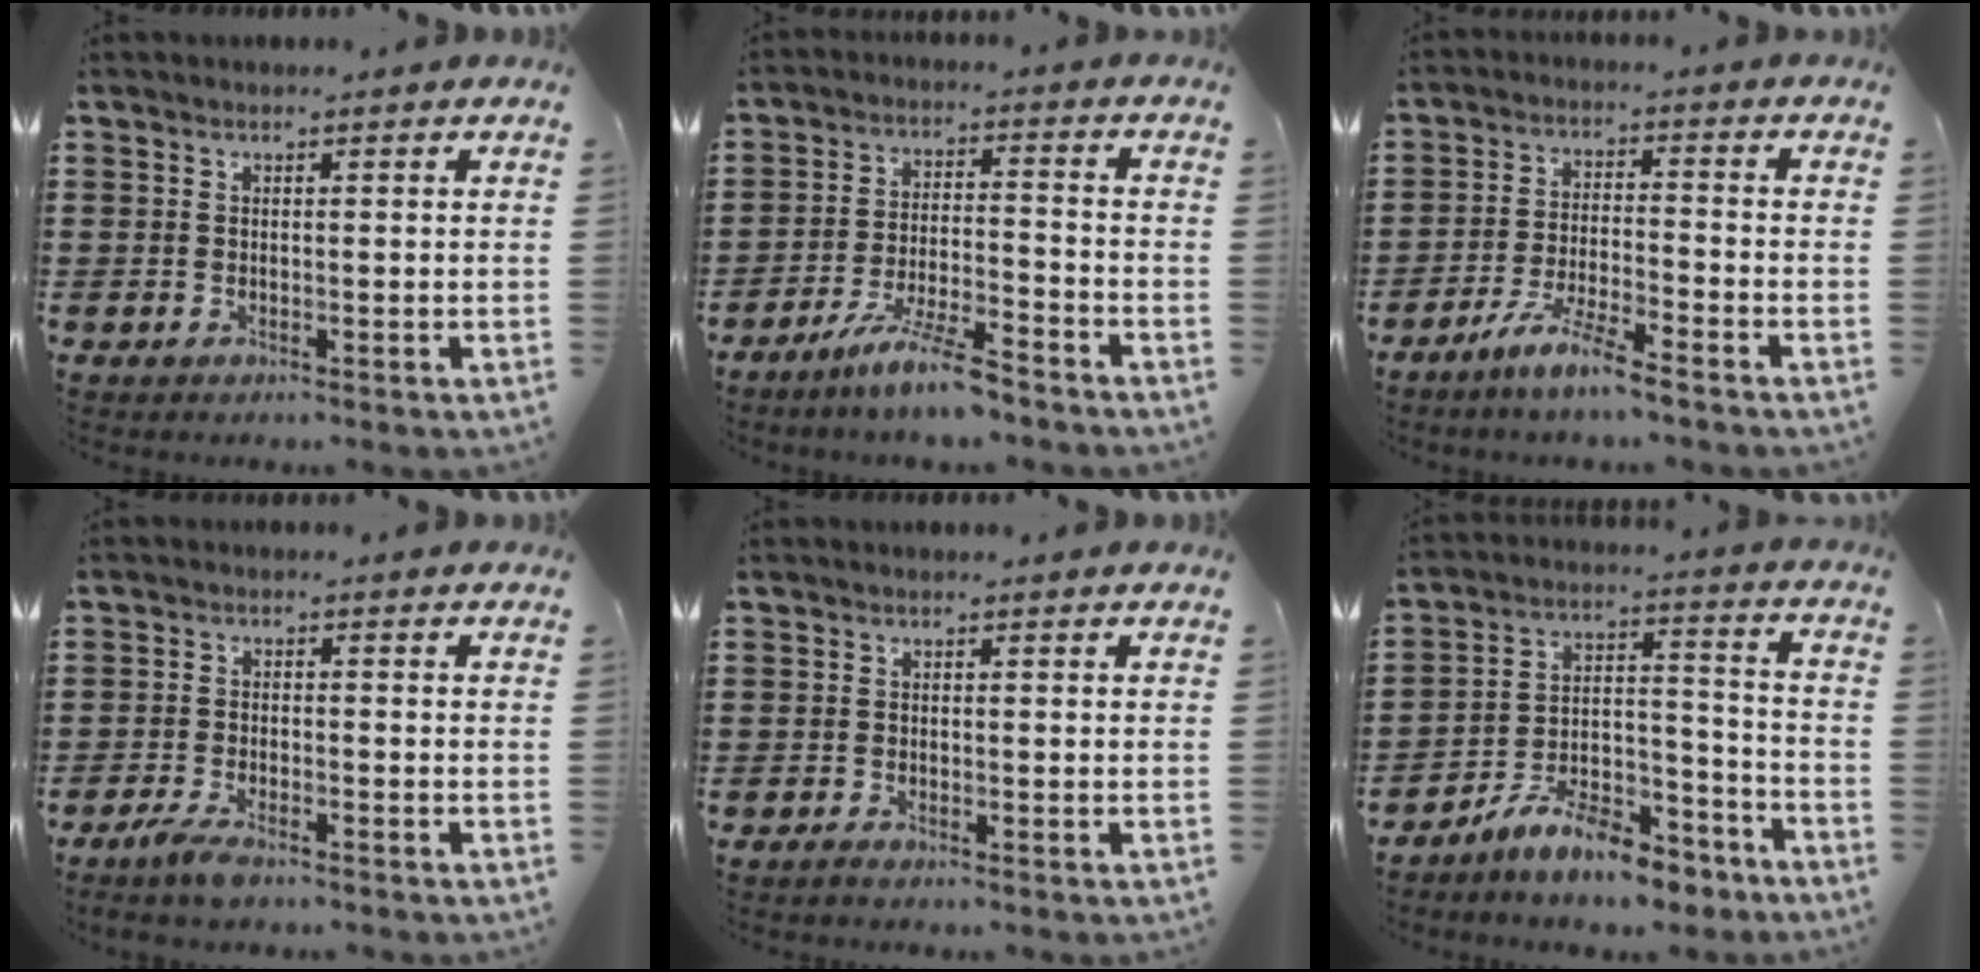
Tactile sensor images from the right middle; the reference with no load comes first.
{"total": 7.5, "force": [-6.2, 0.4, 4.3], "torque": [-0.093, -0.007, -0.118]}
{"total": 6.0, "force": [-5.1, 0.0, 3.3], "torque": [-0.072, -0.011, -0.098]}
{"total": 3.0, "force": [-2.1, 0.5, 2.0], "torque": [-0.055, -0.005, -0.045]}
{"total": 0.5, "force": [-0.4, 0.0, 0.3], "torque": [-0.008, -0.005, -0.006]}
{"total": 9.9, "force": [-8.8, 2.3, 3.8], "torque": [-0.057, 0.035, -0.166]}